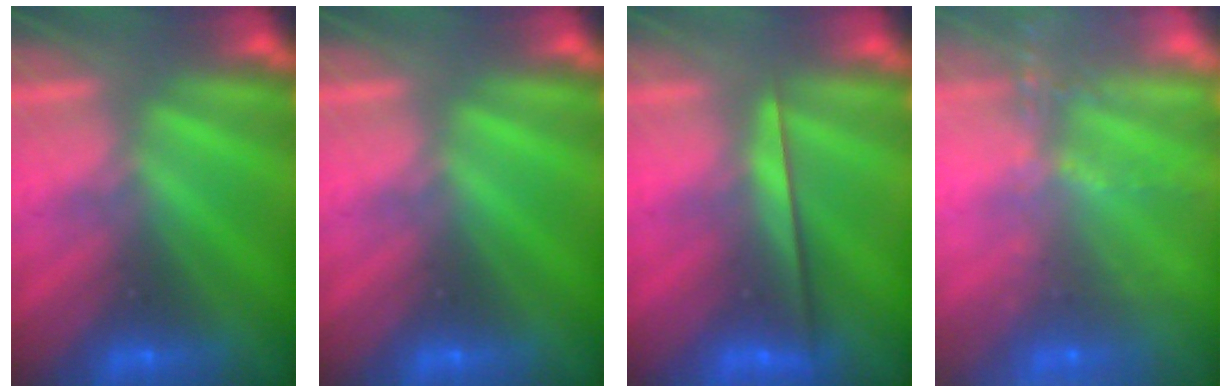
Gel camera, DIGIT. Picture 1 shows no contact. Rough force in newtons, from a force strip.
{"total": 0.0}
{"total": 2.3}
{"total": 10.8}